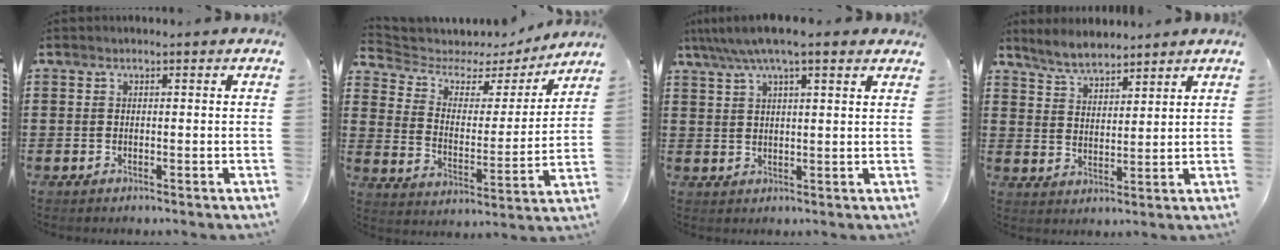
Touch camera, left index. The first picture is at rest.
{"total": 4.4, "force": [3.4, 2.4, 1.3], "torque": [-0.053, -0.022, 0.051]}
{"total": 6.3, "force": [4.6, 1.1, 4.2], "torque": [-0.093, -0.001, 0.082]}
{"total": 4.5, "force": [4.3, 0.9, 0.8], "torque": [-0.031, -0.005, 0.080]}